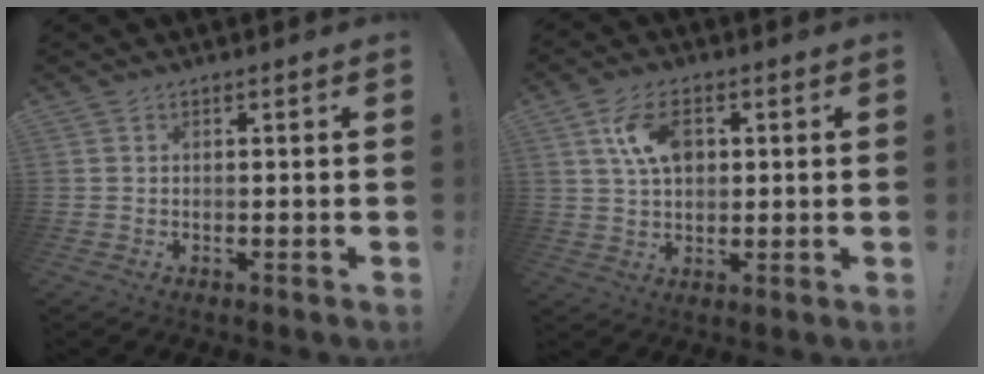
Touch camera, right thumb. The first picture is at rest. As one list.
[{"total": 10.3, "force": [3.0, 6.5, 7.4], "torque": [-0.118, 0.000, 0.054]}]